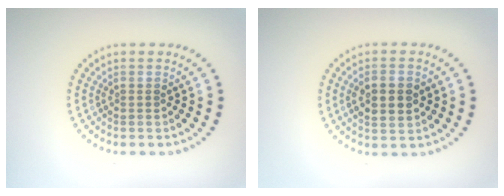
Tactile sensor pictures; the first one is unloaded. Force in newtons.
{"total": 3.2, "press": 3.2, "slide": 0.3}